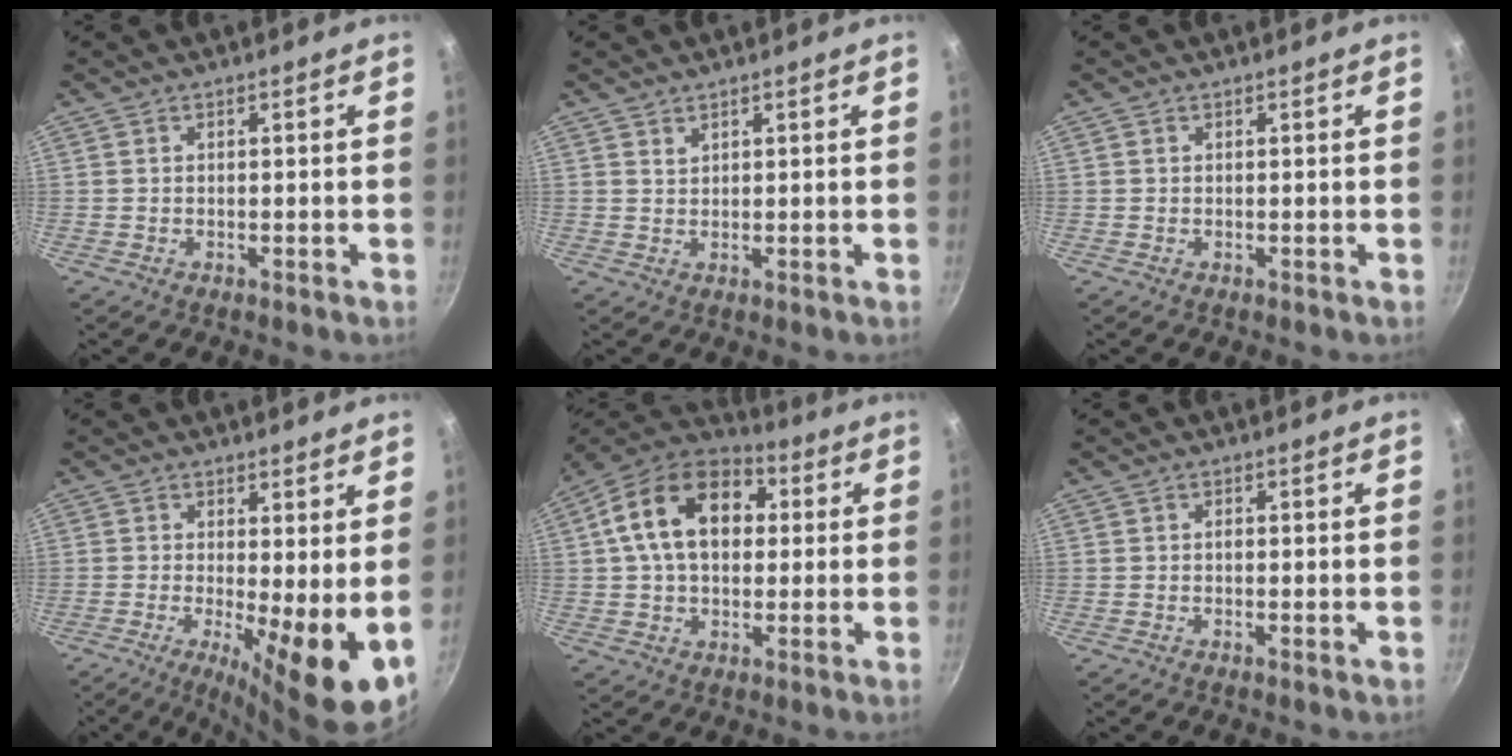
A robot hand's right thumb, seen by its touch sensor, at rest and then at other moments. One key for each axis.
{"total": 1.2, "fx": 0.9, "fy": 0.6, "fz": 0.4, "tx": -0.004, "ty": -0.005, "tz": 0.018}
{"total": 0.0}
{"total": 10.5, "fx": -0.7, "fy": 2.7, "fz": 10.2, "tx": -0.138, "ty": -0.019, "tz": -0.010}
{"total": 18.1, "fx": 3.6, "fy": 12.4, "fz": 12.8, "tx": -0.190, "ty": 0.026, "tz": 0.041}
{"total": 0.8, "fx": 0.0, "fy": 0.3, "fz": 0.7, "tx": -0.013, "ty": -0.002, "tz": -0.005}